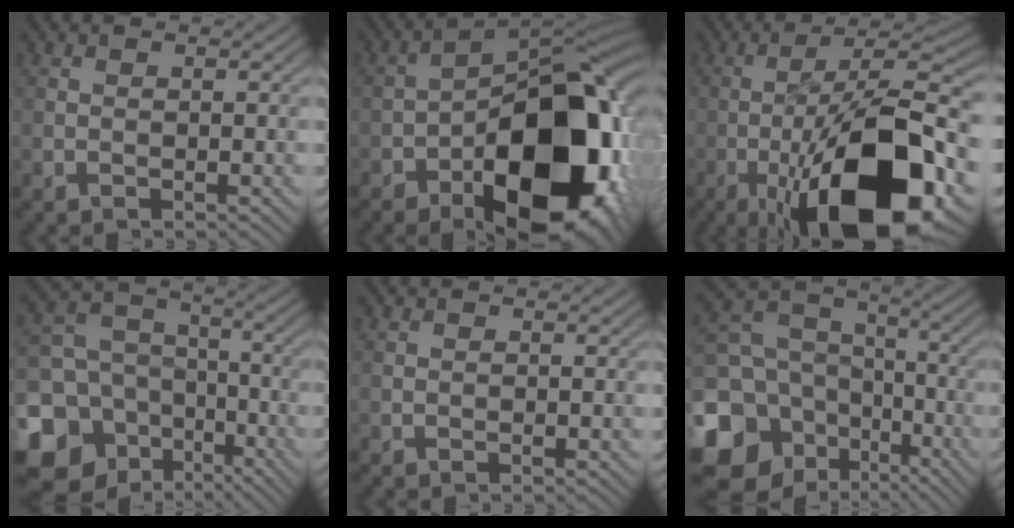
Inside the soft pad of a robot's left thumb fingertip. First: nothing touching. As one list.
[{"total": 20.6, "force": [-7.9, 11.2, 15.4], "torque": [-0.200, -0.017, -0.122]}, {"total": 19.1, "force": [-7.9, 6.2, 16.2], "torque": [-0.256, 0.007, -0.136]}, {"total": 15.5, "force": [-6.1, 12.6, 6.8], "torque": [-0.215, -0.035, -0.100]}, {"total": 0.0}, {"total": 16.9, "force": [-6.1, 13.6, 8.1], "torque": [-0.253, -0.035, -0.101]}]